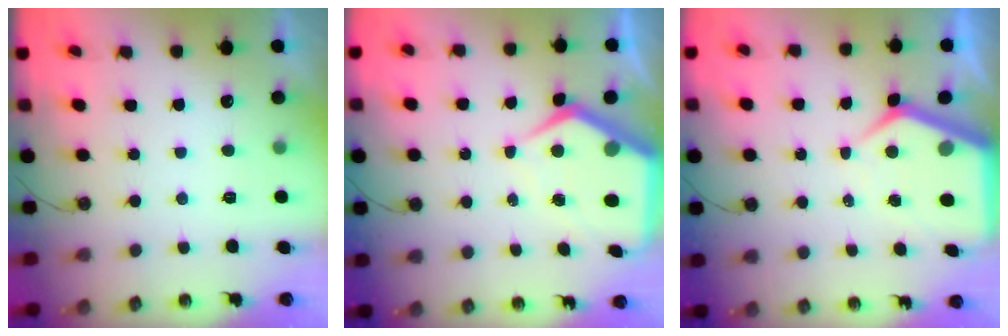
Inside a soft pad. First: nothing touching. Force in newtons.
{"total": 10.3, "press": 10.2, "slide": 1.0}
{"total": 8.0, "press": 8.0, "slide": 0.8}